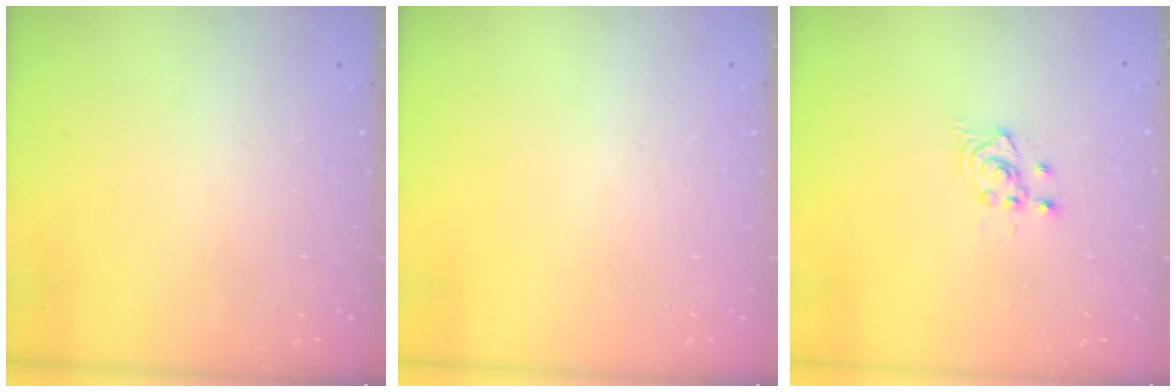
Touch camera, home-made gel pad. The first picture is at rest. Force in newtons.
{"total": 0.0}
{"total": 2.6, "press": 2.6, "slide": 0.1}